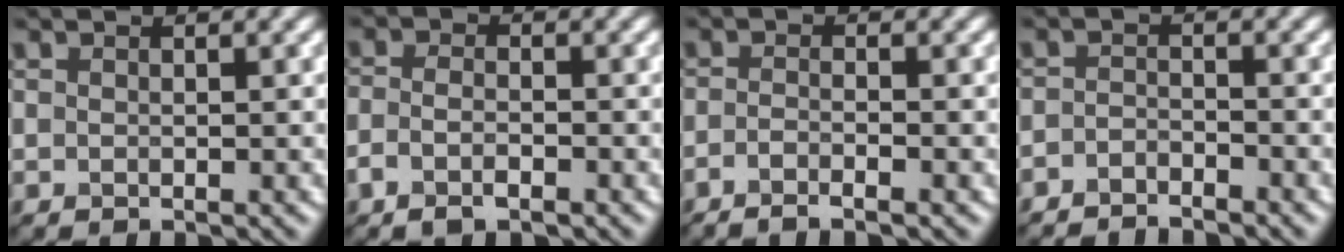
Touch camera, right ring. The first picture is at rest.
{"total": 2.6, "force": [-1.4, 1.1, 1.8], "torque": [-0.040, -0.004, -0.031]}
{"total": 2.6, "force": [-1.5, 0.5, 2.0], "torque": [-0.033, -0.004, -0.033]}
{"total": 2.5, "force": [-2.4, 0.4, 0.6], "torque": [-0.010, -0.005, -0.048]}